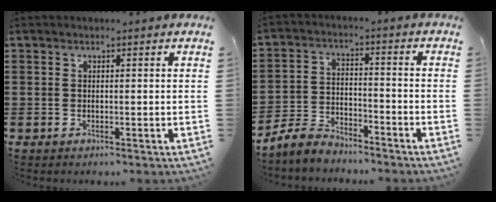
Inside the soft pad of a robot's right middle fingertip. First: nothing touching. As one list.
[{"total": 5.0, "force": [-4.8, 1.1, 0.9], "torque": [-0.040, 0.002, -0.104]}]